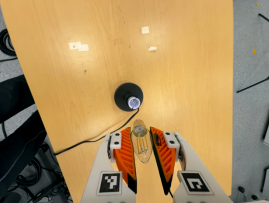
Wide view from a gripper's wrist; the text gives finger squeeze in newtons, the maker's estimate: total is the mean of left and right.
{"total": 9.6, "left": 9.2, "right": 9.9}